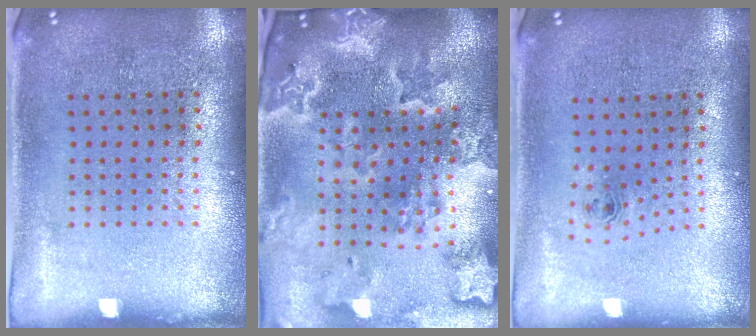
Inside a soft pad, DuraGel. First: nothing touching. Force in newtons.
{"total": 4.6, "press": 3.8, "slide": 2.6}
{"total": 0.7, "press": 0.3, "slide": 0.7}